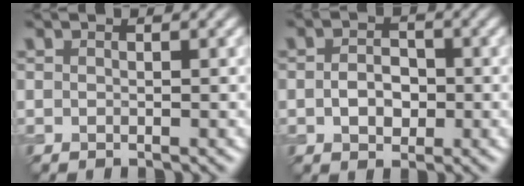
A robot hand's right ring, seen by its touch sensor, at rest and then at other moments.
{"total": 2.6, "force": [-0.4, 1.9, 1.7], "torque": [-0.032, -0.001, -0.010]}